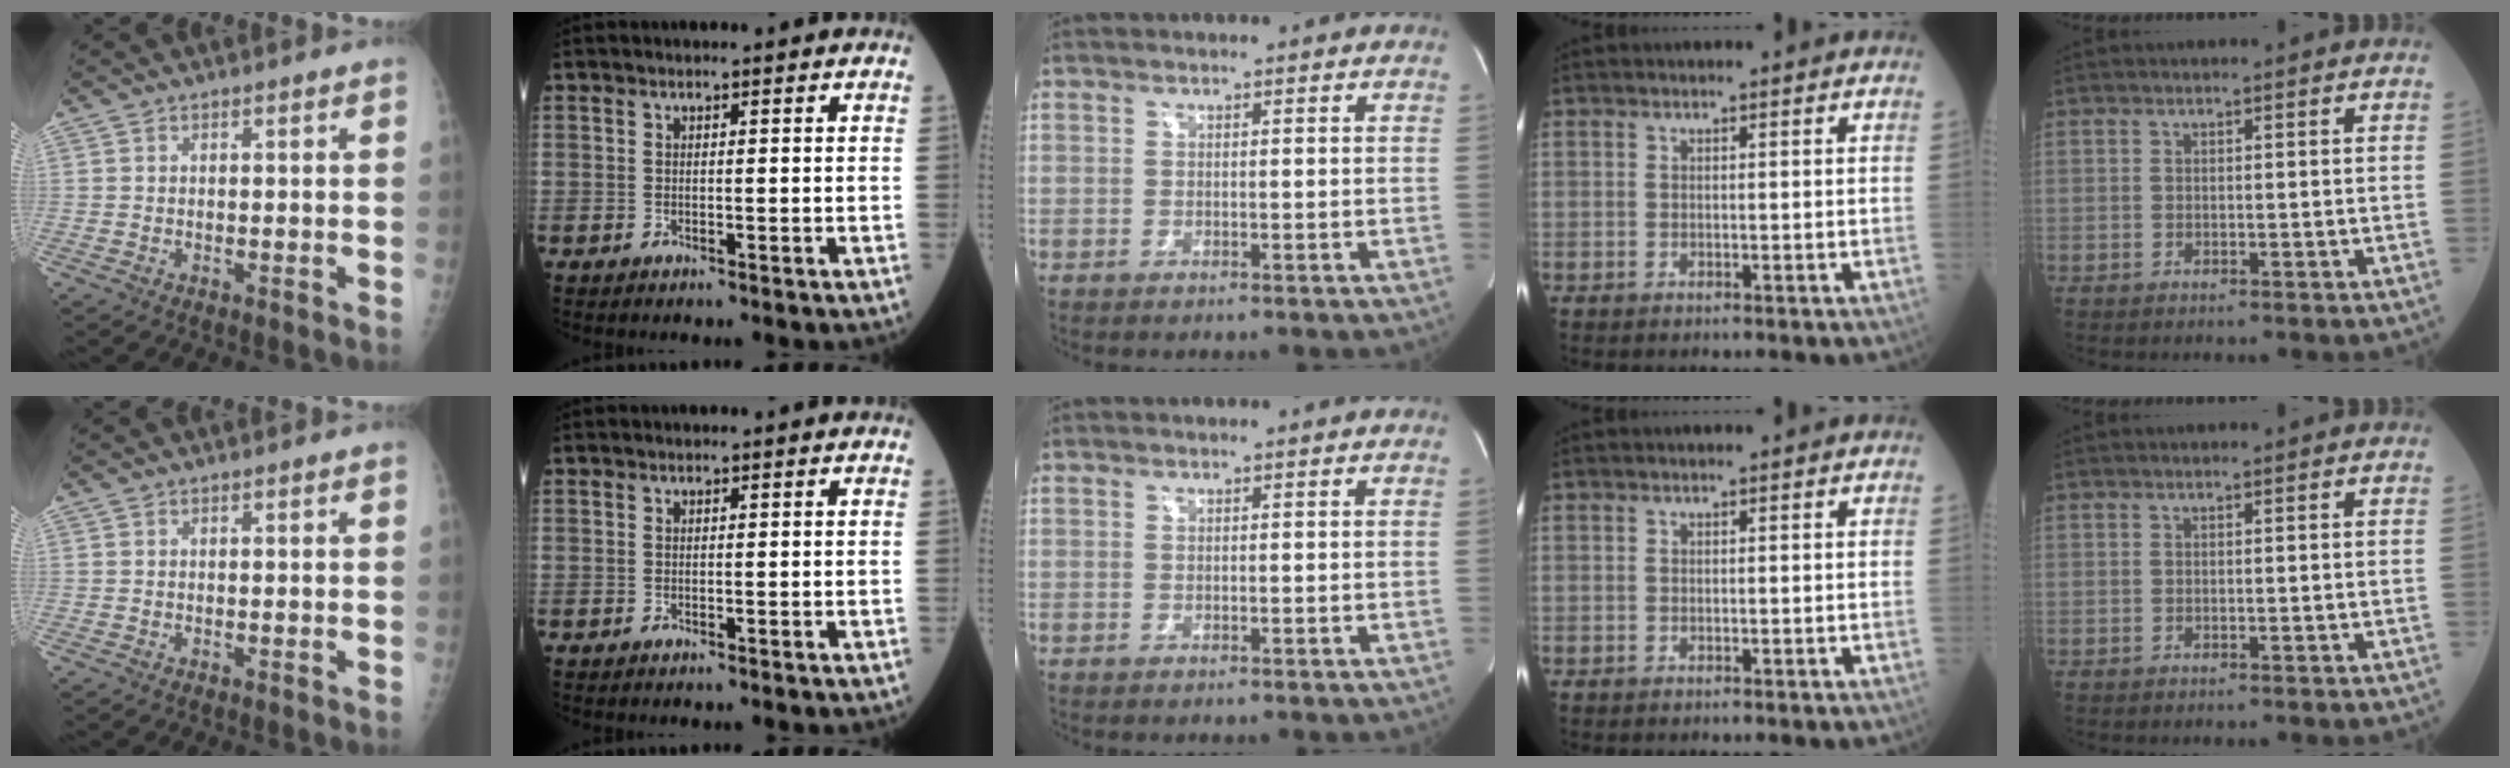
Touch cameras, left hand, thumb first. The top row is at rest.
{}